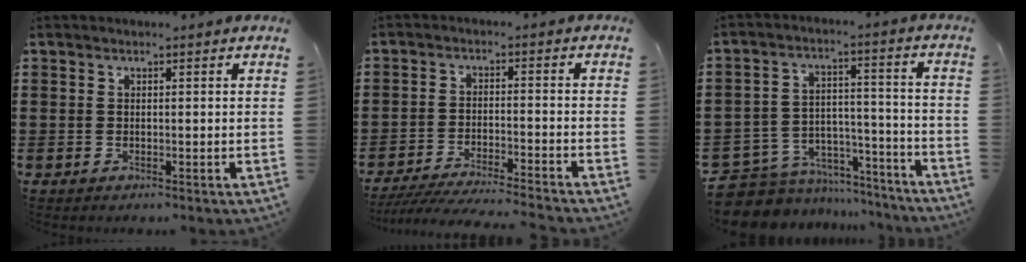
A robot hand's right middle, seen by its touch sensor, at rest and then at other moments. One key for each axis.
{"total": 4.9, "fx": -4.6, "fy": -0.3, "fz": 1.4, "tx": -0.030, "ty": -0.014, "tz": -0.093}
{"total": 7.1, "fx": -6.4, "fy": 2.8, "fz": 0.6, "tx": -0.031, "ty": 0.002, "tz": -0.128}